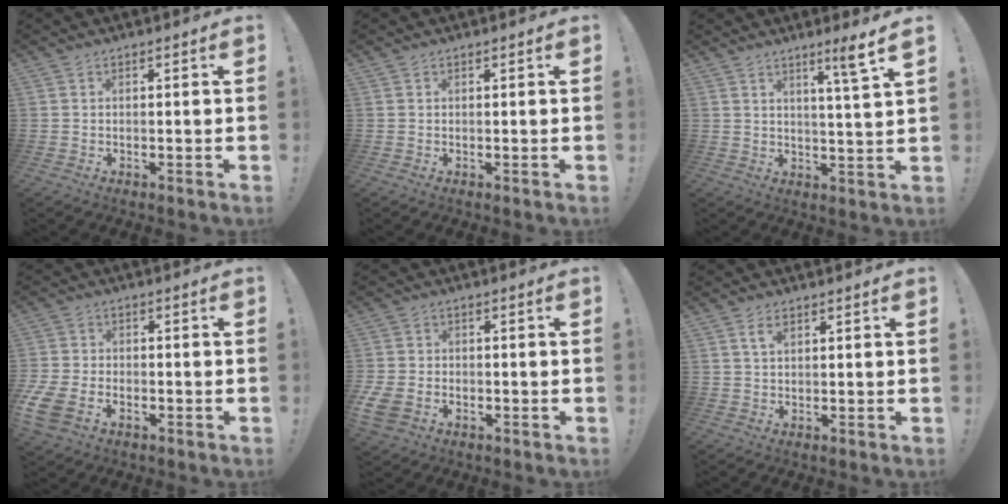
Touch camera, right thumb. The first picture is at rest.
{"total": 0.0}
{"total": 6.8, "force": [3.9, -1.3, 5.3], "torque": [-0.079, -0.028, 0.054]}
{"total": 7.9, "force": [-3.8, 5.4, 4.4], "torque": [-0.098, 0.008, -0.066]}
{"total": 5.9, "force": [-2.3, 4.5, 3.2], "torque": [-0.072, 0.001, -0.038]}
{"total": 2.8, "force": [1.4, 1.3, 2.1], "torque": [-0.038, -0.001, 0.023]}